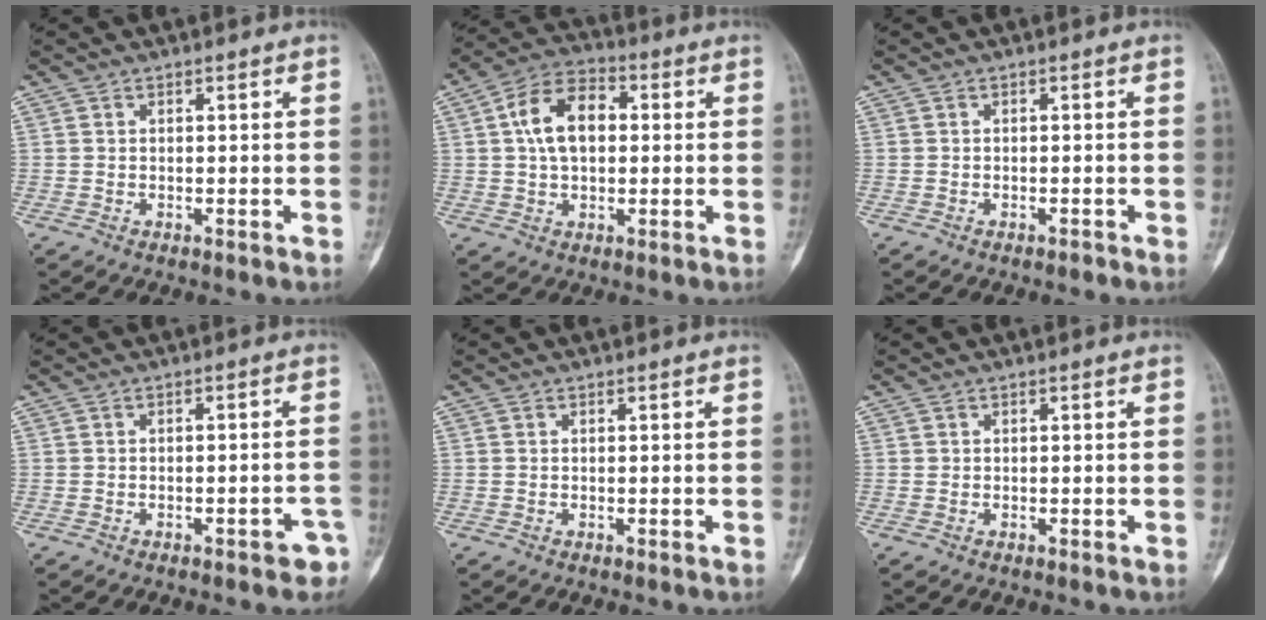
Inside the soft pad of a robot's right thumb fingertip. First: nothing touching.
{"total": 11.0, "force": [1.6, 6.9, 8.5], "torque": [-0.142, 0.022, 0.022]}
{"total": 0.7, "force": [-0.5, 0.2, 0.3], "torque": [-0.007, 0.004, -0.010]}
{"total": 4.0, "force": [-2.5, 1.6, 2.6], "torque": [-0.022, 0.026, -0.026]}
{"total": 0.0}
{"total": 0.0}